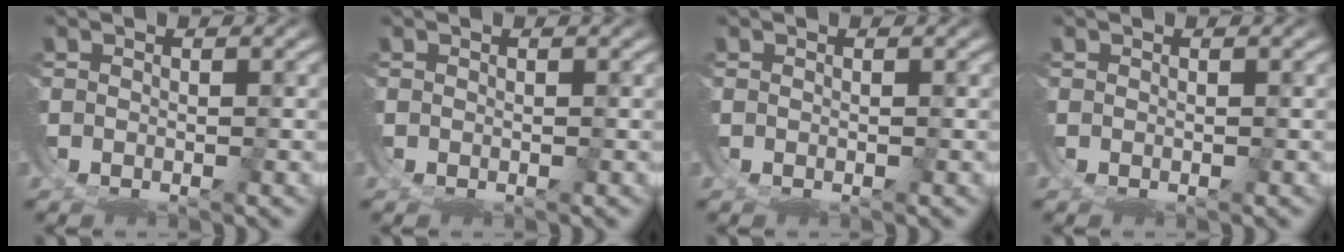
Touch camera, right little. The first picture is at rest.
{"total": 0.0}
{"total": 0.0}
{"total": 0.0}